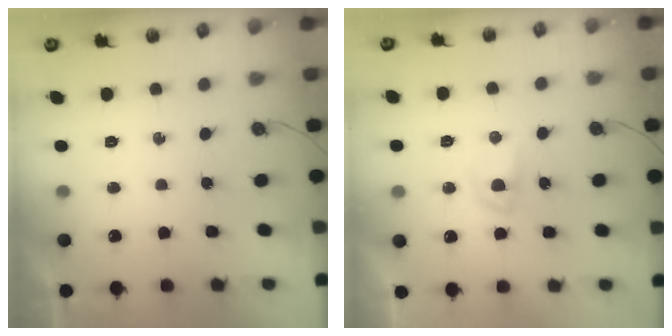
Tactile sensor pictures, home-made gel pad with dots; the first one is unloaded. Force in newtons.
{"total": 2.9, "press": 2.9, "slide": 0.5}